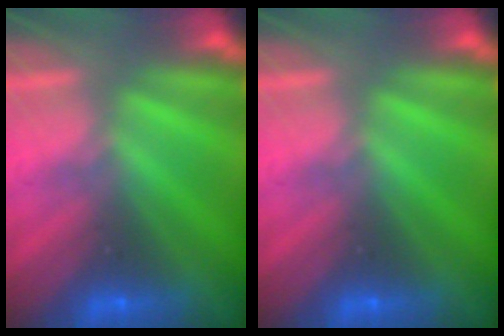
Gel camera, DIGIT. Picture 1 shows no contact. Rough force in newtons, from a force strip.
{"total": 0.0}